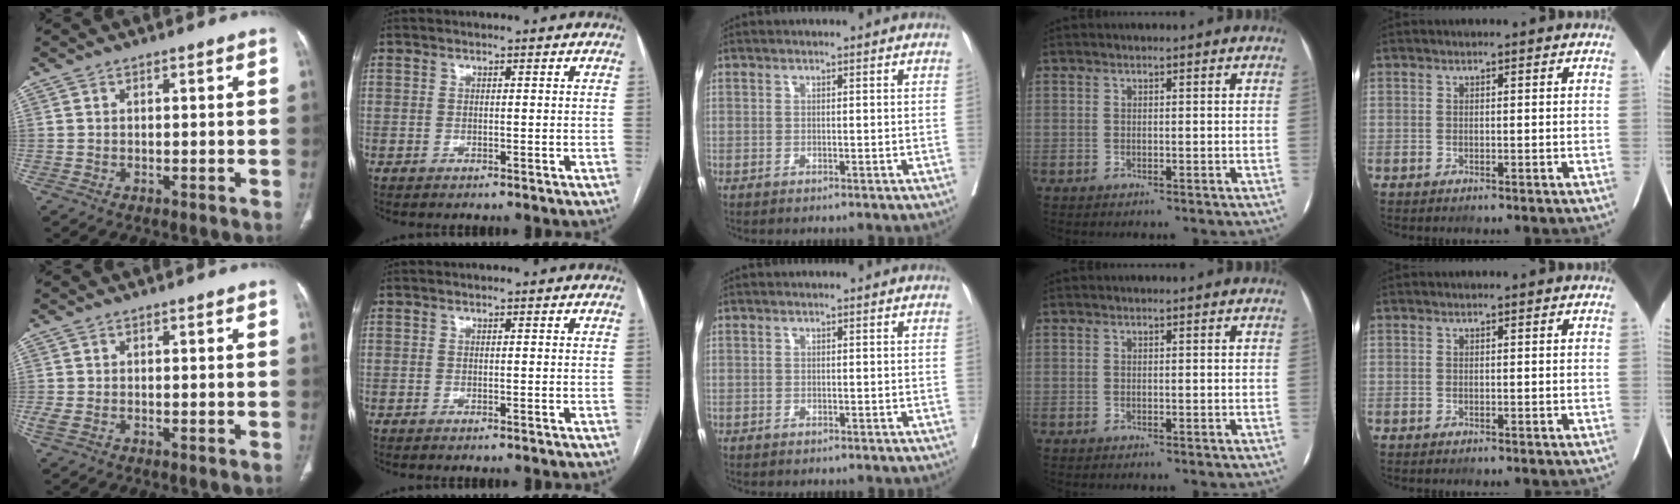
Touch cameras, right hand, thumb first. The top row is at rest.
{"thumb": {"total": 1.9, "force": [-0.3, 1.2, 1.5], "torque": [-0.046, -0.001, -0.007]}}